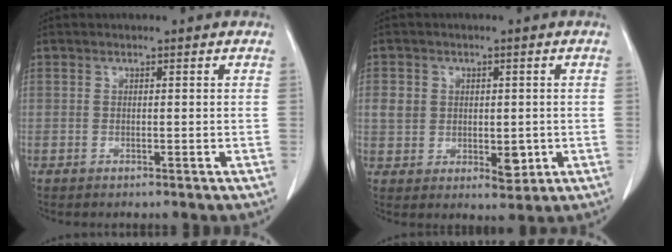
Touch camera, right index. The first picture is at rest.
{"total": 6.1, "force": [-0.1, 4.7, 4.0], "torque": [-0.050, 0.002, 0.011]}